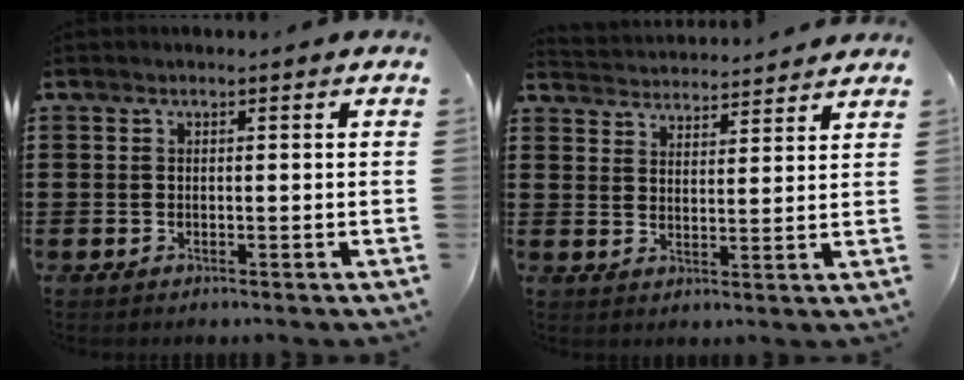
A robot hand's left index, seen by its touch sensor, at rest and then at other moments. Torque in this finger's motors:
{"motor_torque": [0.04, 0.71, -0.29, -0.11]}